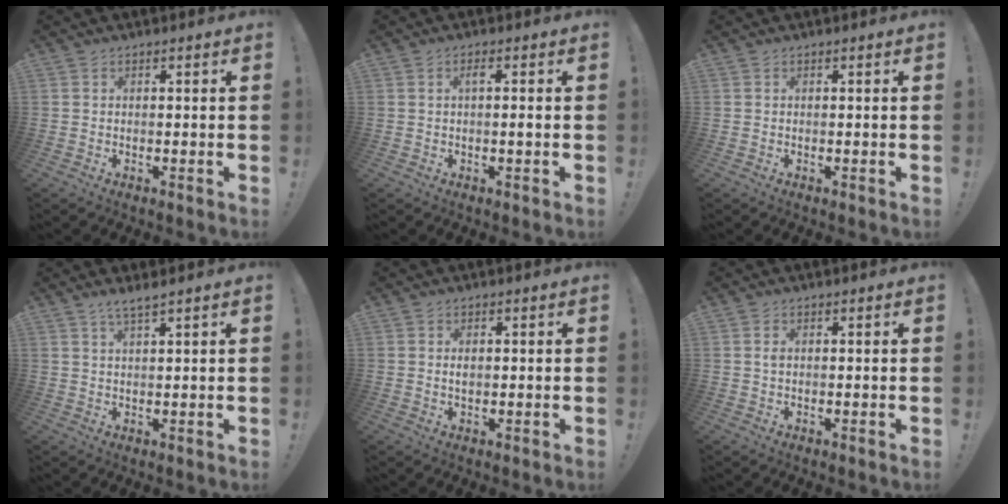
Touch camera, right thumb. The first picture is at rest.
{"total": 1.8, "force": [-0.1, 0.1, 1.8], "torque": [-0.028, 0.002, -0.006]}
{"total": 0.0}
{"total": 2.8, "force": [2.1, -0.3, 1.8], "torque": [-0.040, -0.008, 0.037]}
{"total": 1.4, "force": [0.1, 0.8, 1.1], "torque": [-0.016, 0.001, -0.001]}
{"total": 0.8, "force": [0.1, 0.5, 0.7], "torque": [-0.016, 0.003, 0.002]}